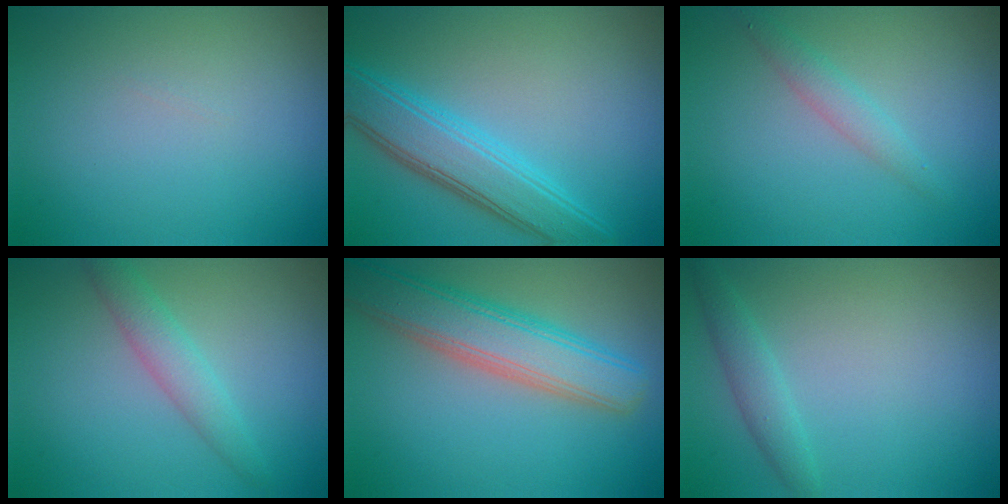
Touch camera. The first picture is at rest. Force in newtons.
{"total": 5.4, "press": 5.4, "slide": 0.1}
{"total": 1.7, "press": 1.7, "slide": 0.1}
{"total": 2.6, "press": 2.6, "slide": 0.0}
{"total": 6.4, "press": 6.4, "slide": 0.3}
{"total": 1.8, "press": 1.8, "slide": 0.2}